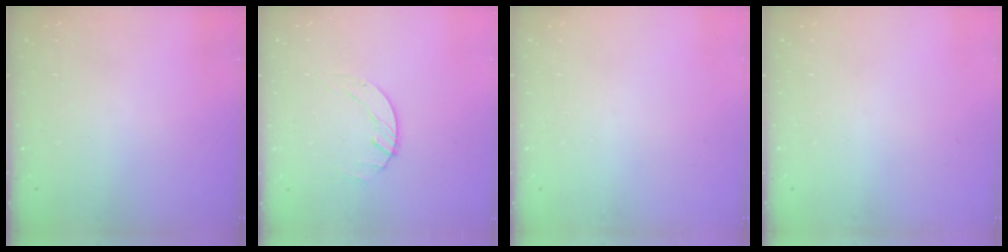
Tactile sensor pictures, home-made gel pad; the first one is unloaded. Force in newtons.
{"total": 0.6, "press": 0.6, "slide": 0.1}
{"total": 0.0}
{"total": 0.0}